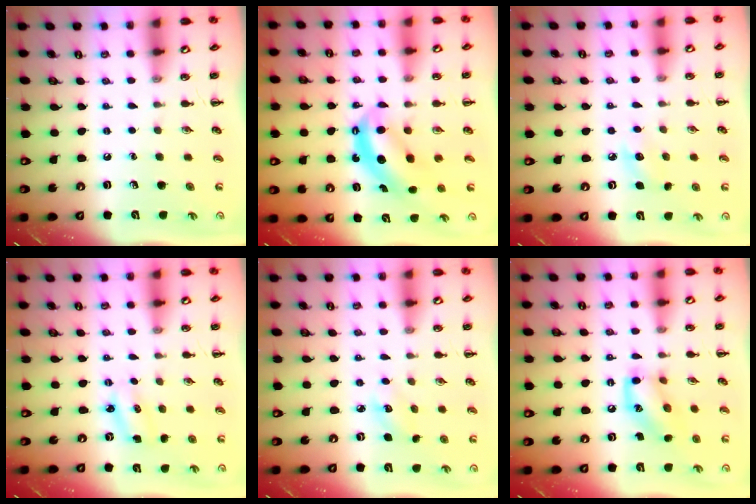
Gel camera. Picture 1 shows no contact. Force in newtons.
{"total": 6.1, "press": 6.0, "slide": 1.3}
{"total": 7.3, "press": 7.1, "slide": 1.7}
{"total": 2.6, "press": 2.6, "slide": 0.5}
{"total": 3.9, "press": 3.7, "slide": 1.0}
{"total": 11.7, "press": 11.7, "slide": 0.8}